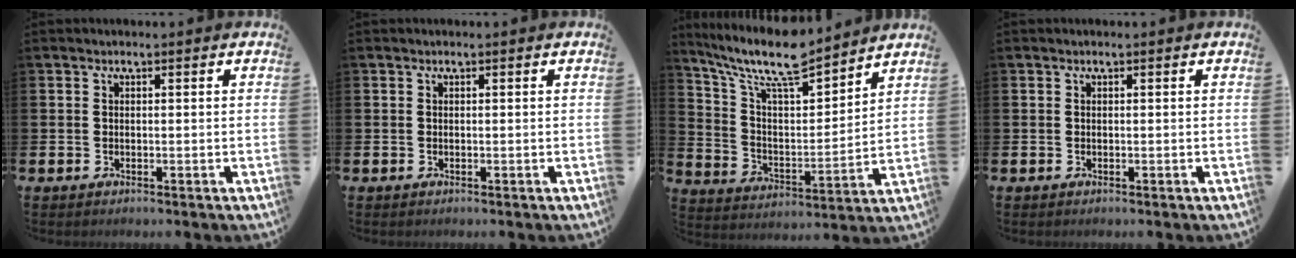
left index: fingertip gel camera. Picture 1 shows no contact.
{"total": 0.0}
{"total": 11.1, "force": [9.6, 2.3, 5.0], "torque": [-0.130, -0.057, 0.169]}
{"total": 0.0}